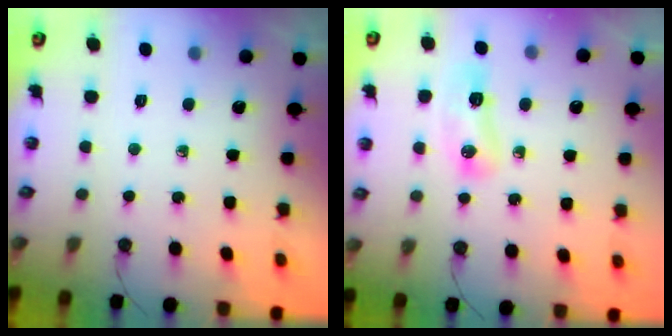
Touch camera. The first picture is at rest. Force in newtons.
{"total": 18.7, "press": 10.2, "slide": 15.7}